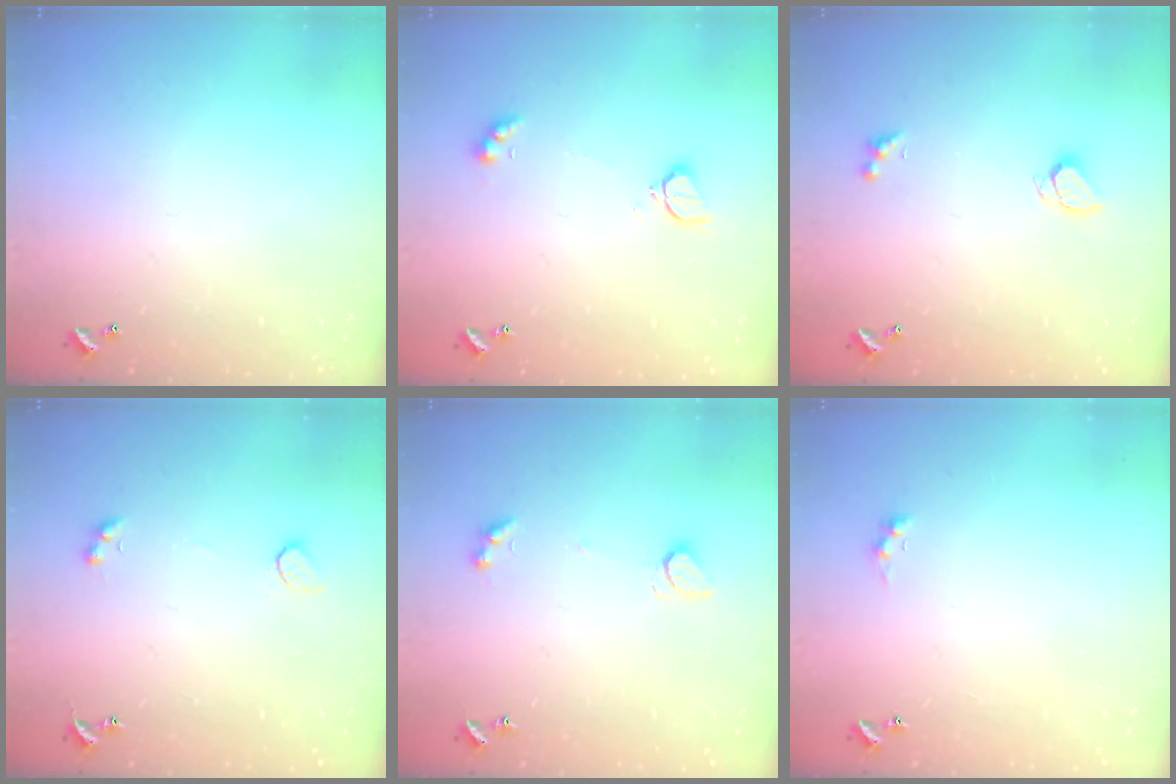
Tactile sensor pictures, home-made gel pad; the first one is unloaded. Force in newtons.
{"total": 2.8, "press": 2.7, "slide": 0.6}
{"total": 2.4, "press": 2.3, "slide": 0.6}
{"total": 2.1, "press": 1.9, "slide": 1.0}
{"total": 1.4, "press": 1.2, "slide": 0.6}
{"total": 0.8, "press": 0.7, "slide": 0.4}